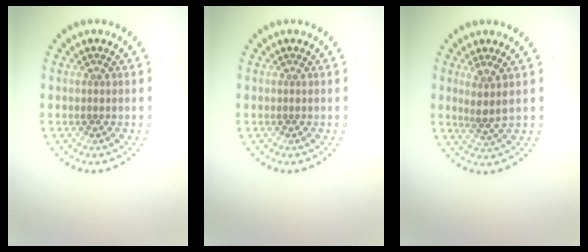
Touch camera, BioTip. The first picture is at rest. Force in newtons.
{"total": 0.0}
{"total": 2.3, "press": 1.7, "slide": 1.5}